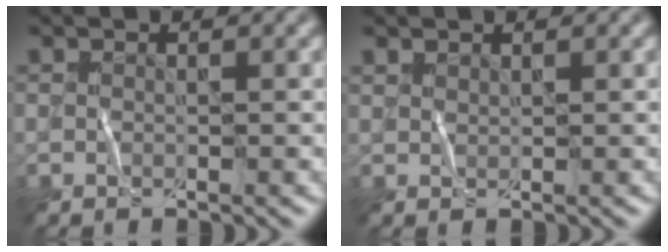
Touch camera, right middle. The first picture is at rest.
{"total": 0.7, "force": [0.6, 0.2, 0.1], "torque": [-0.004, 0.000, 0.016]}